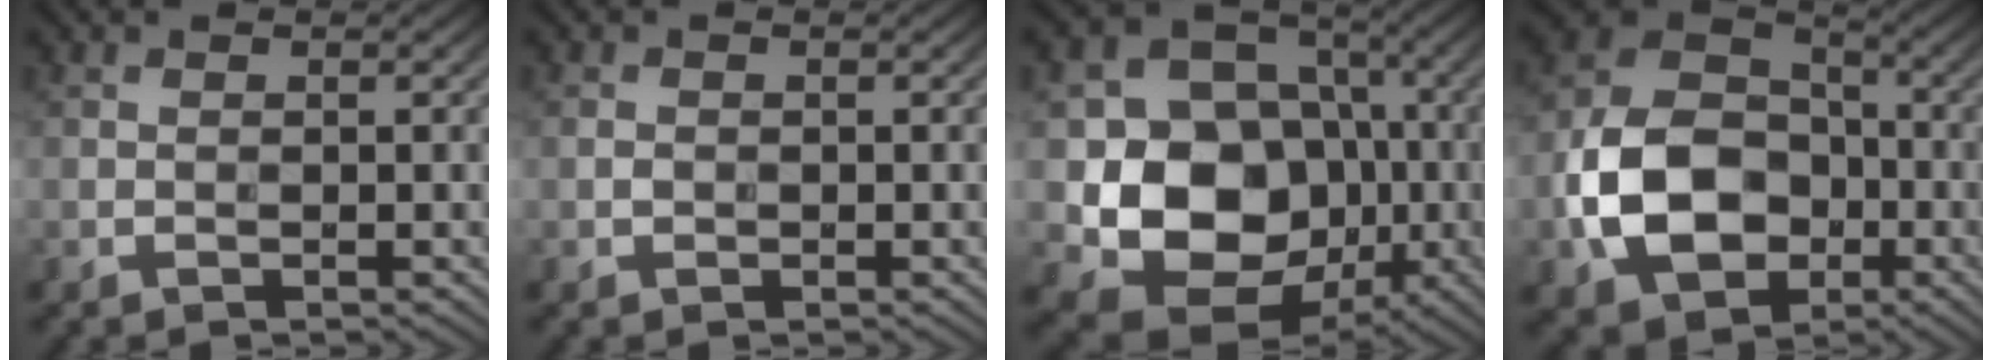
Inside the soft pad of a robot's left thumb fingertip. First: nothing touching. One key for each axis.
{"total": 0.5, "fx": -0.1, "fy": 0.5, "fz": 0.2, "tx": -0.004, "ty": -0.002, "tz": -0.004}
{"total": 13.7, "fx": -2.2, "fy": 11.3, "fz": 7.5, "tx": -0.138, "ty": -0.030, "tz": -0.043}
{"total": 12.9, "fx": -3.5, "fy": 9.7, "fz": 7.7, "tx": -0.174, "ty": -0.013, "tz": -0.074}